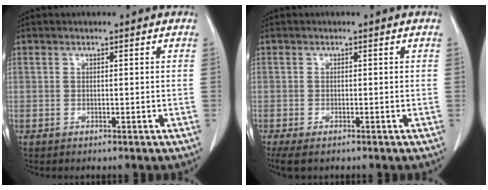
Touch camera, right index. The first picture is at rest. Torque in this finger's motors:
{"motor_torque": [0.33, -0.30, 0.19, 0.04]}